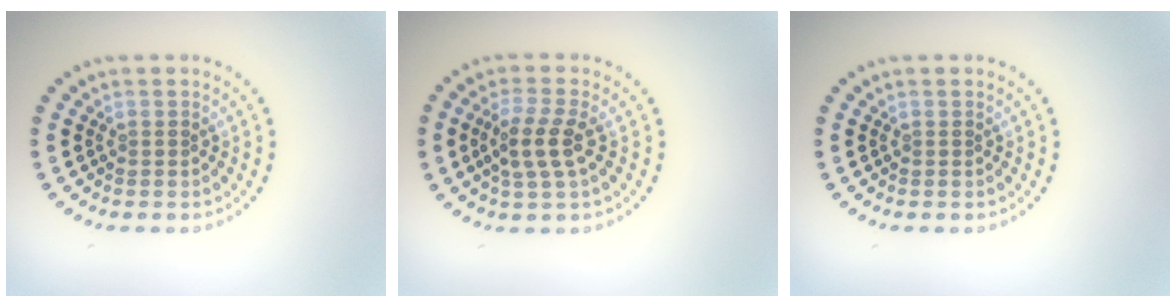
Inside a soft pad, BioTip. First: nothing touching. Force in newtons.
{"total": 3.1, "press": 2.9, "slide": 1.2}
{"total": 0.0}